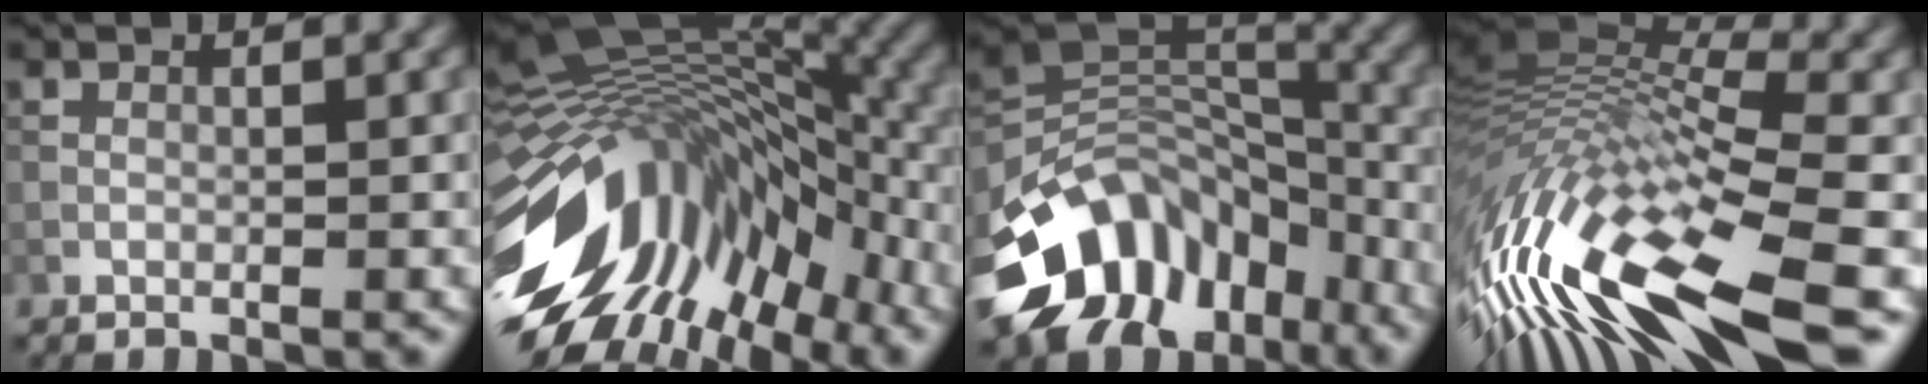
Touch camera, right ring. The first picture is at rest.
{"total": 16.7, "force": [-5.1, 9.0, 13.1], "torque": [-0.242, 0.004, -0.091]}
{"total": 12.1, "force": [-6.4, 8.4, 5.8], "torque": [-0.102, 0.013, -0.119]}
{"total": 15.8, "force": [-4.7, 4.5, 14.4], "torque": [-0.275, 0.015, -0.085]}